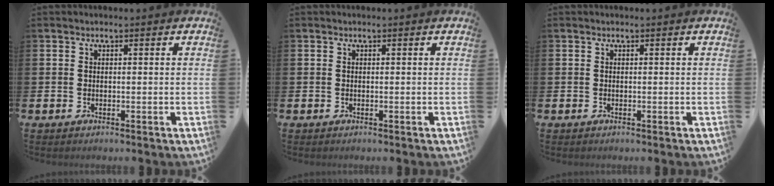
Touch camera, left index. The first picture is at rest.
{"total": 0.0}
{"total": 0.0}